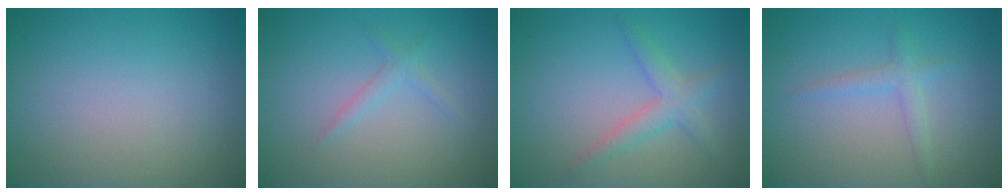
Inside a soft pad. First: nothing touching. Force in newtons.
{"total": 1.3, "press": 1.2, "slide": 0.1}
{"total": 2.5, "press": 2.5, "slide": 0.2}
{"total": 1.6, "press": 1.6, "slide": 0.1}